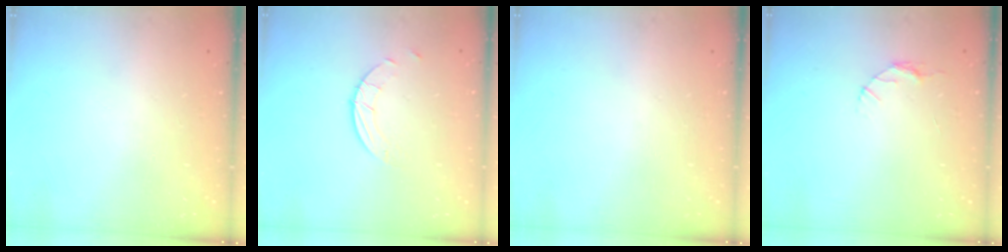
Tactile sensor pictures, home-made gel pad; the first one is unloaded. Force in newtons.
{"total": 2.6, "press": 2.6, "slide": 0.2}
{"total": 0.0}
{"total": 3.2, "press": 3.2, "slide": 0.4}